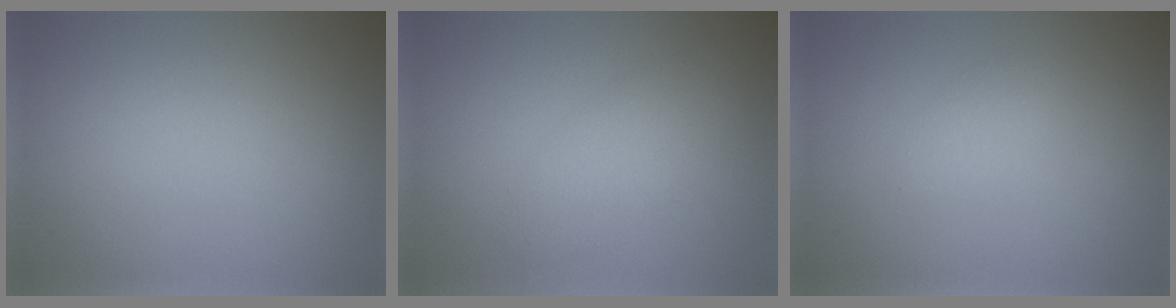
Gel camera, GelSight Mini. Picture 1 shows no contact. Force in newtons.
{"total": 2.9, "press": 2.9, "slide": 0.1}
{"total": 1.0, "press": 1.0, "slide": 0.0}